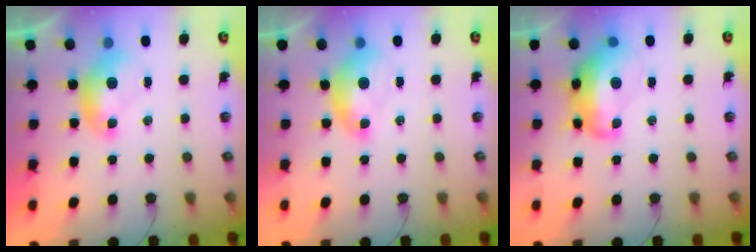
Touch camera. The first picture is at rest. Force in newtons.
{"total": 1.5, "press": 1.4, "slide": 0.6}
{"total": 8.4, "press": 8.3, "slide": 1.4}